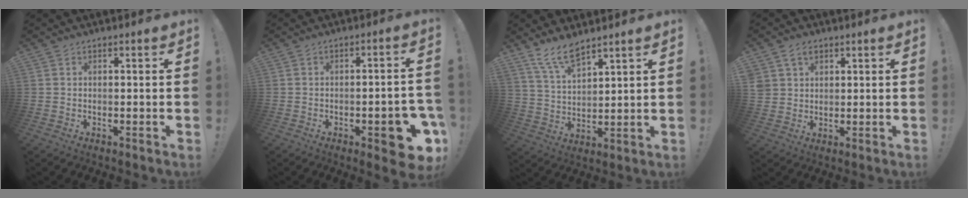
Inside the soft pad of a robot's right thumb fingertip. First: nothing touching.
{"total": 10.4, "force": [-4.5, 3.1, 8.8], "torque": [-0.091, 0.012, -0.068]}
{"total": 9.2, "force": [7.6, 2.8, 4.3], "torque": [-0.093, -0.041, 0.147]}
{"total": 4.8, "force": [2.7, 3.7, 1.3], "torque": [-0.028, -0.006, 0.053]}